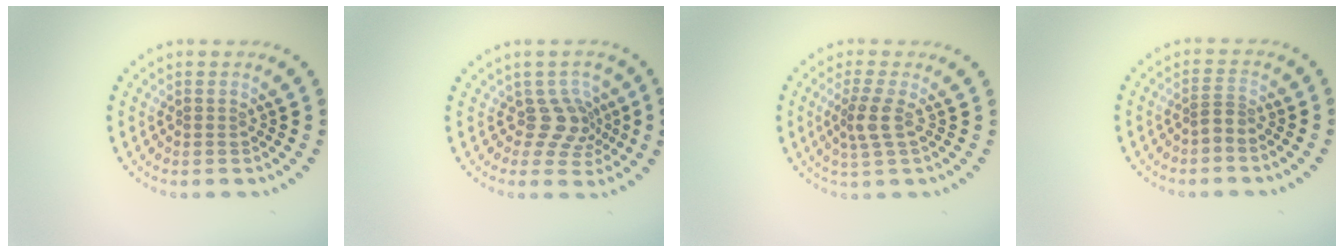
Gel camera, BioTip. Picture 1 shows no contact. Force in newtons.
{"total": 2.8, "press": 2.0, "slide": 1.9}
{"total": 2.4, "press": 1.8, "slide": 1.6}
{"total": 1.2, "press": 0.8, "slide": 0.9}